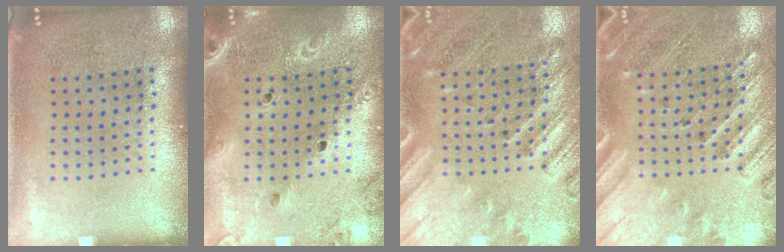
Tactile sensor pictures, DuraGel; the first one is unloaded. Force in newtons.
{"total": 2.0, "press": 1.9, "slide": 0.7}
{"total": 2.5, "press": 2.0, "slide": 1.5}
{"total": 2.5, "press": 2.1, "slide": 1.4}